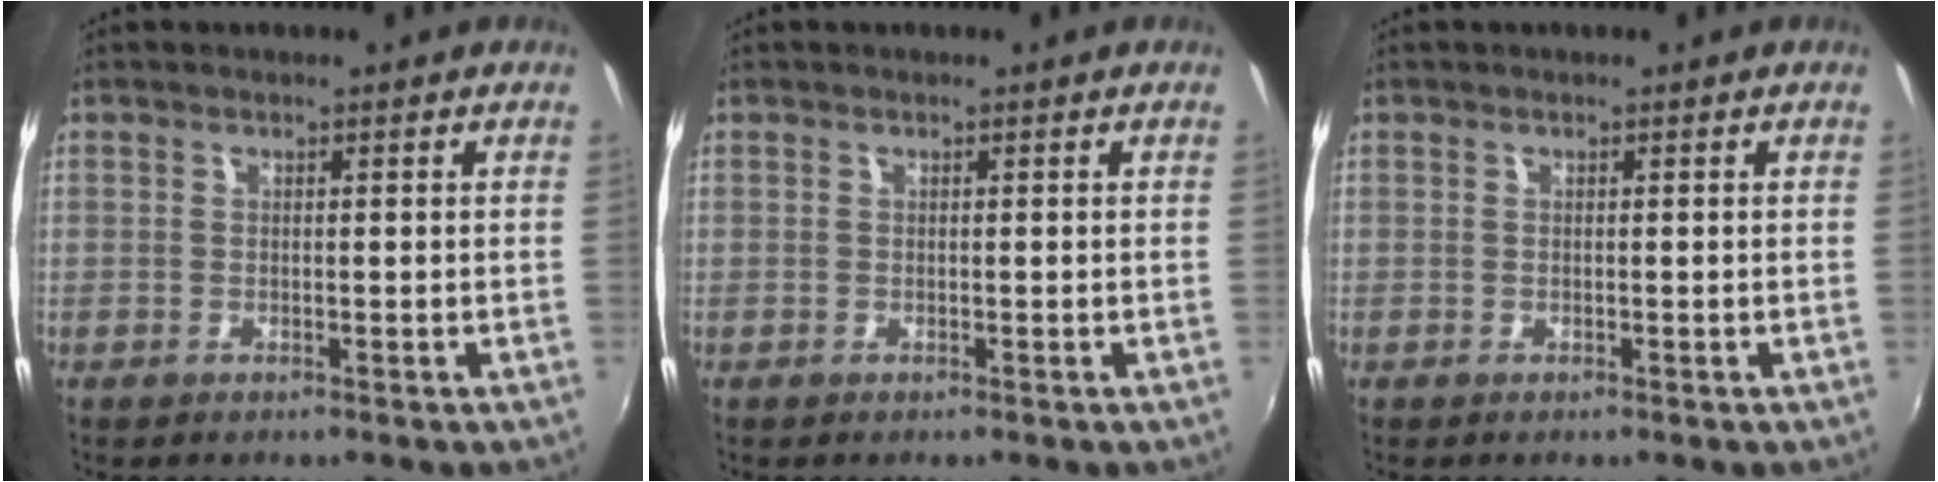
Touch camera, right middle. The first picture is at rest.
{"total": 0.0}
{"total": 0.0}